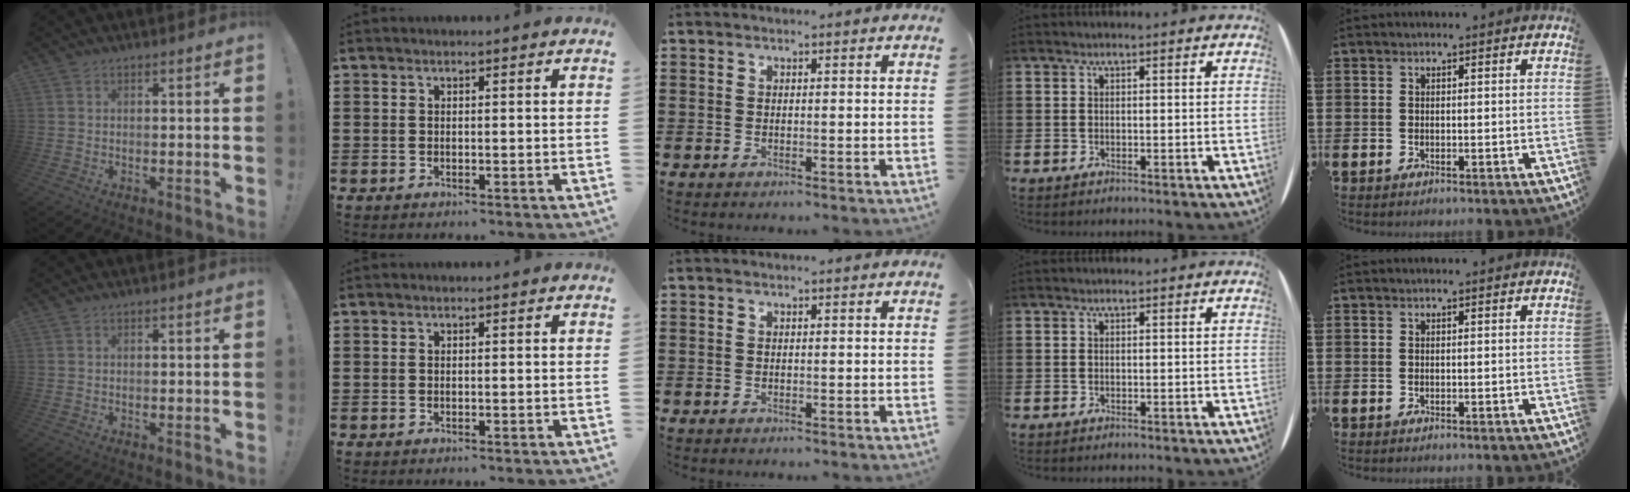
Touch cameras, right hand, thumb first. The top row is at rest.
{}